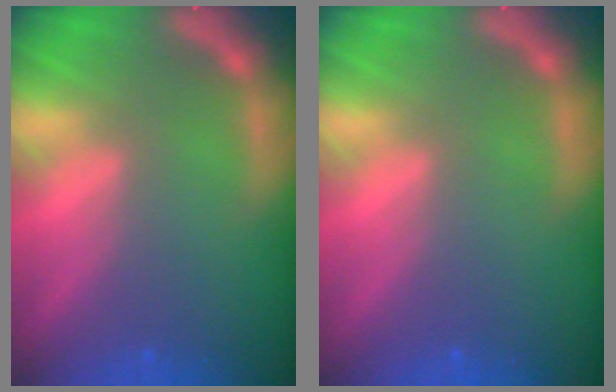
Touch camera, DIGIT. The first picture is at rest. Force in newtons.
{"total": 0.0}